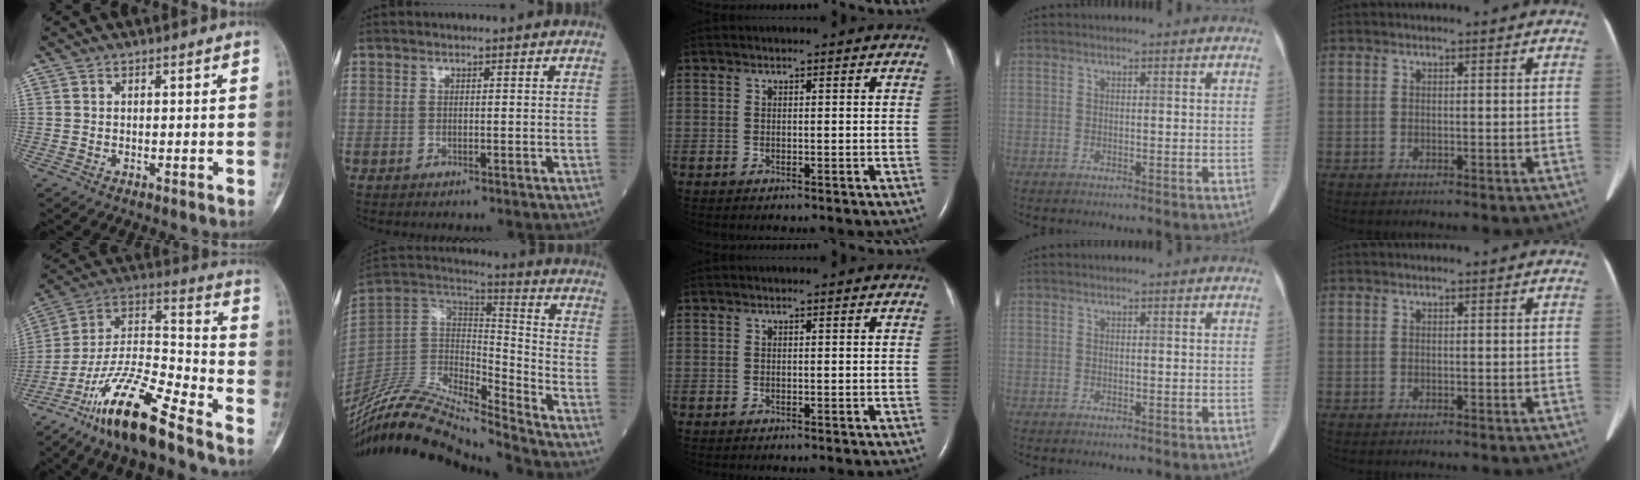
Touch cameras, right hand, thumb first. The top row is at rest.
{"thumb": {"total": 19.3, "force": [-13.6, 4.1, 13.1], "torque": [-0.246, 0.075, -0.250]}, "index": {"total": 21.4, "force": [-19.5, 1.3, 8.5], "torque": [-0.188, 0.014, -0.360]}}